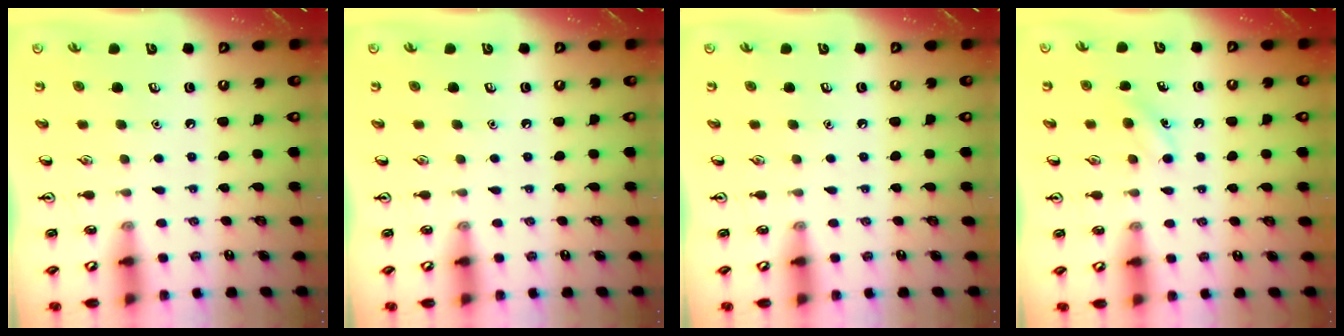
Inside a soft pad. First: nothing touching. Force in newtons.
{"total": 0.0}
{"total": 0.0}
{"total": 3.9, "press": 3.7, "slide": 1.2}